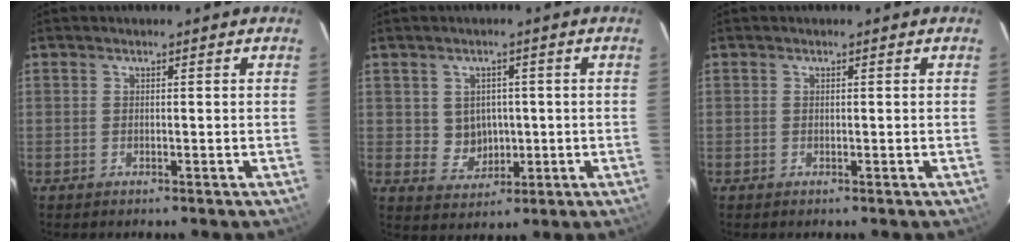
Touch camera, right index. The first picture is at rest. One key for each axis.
{"total": 5.2, "fx": 0.3, "fy": 4.9, "fz": 1.7, "tx": -0.036, "ty": 0.009, "tz": 0.019}
{"total": 0.0}